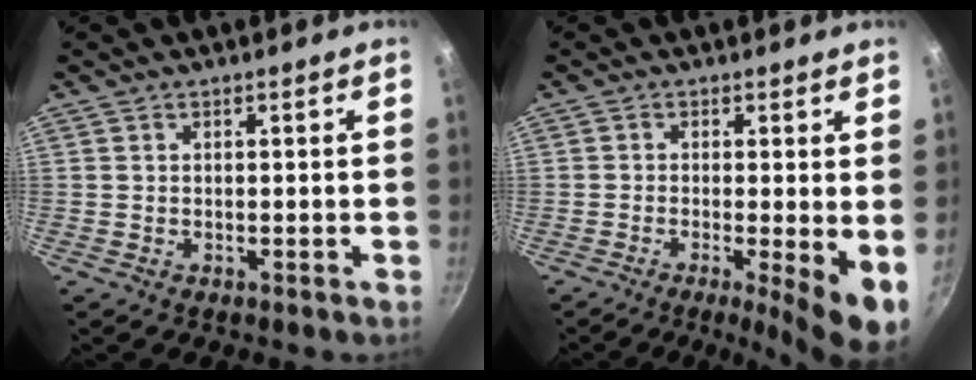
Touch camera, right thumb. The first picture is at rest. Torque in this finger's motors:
{"motor_torque": [0.17, 0.36, 0.08, -0.08, 0.17]}